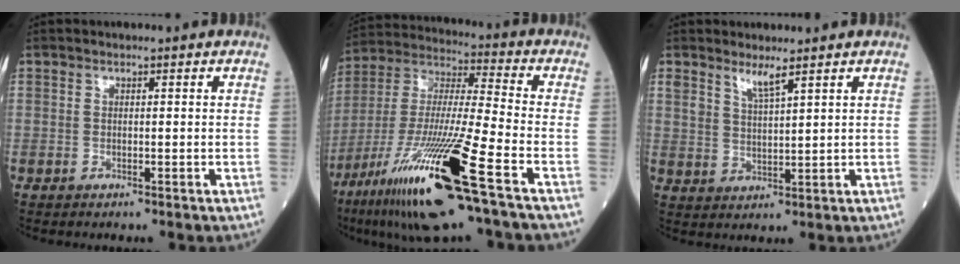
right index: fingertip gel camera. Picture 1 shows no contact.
{"total": 22.2, "force": [-11.5, 0.5, 19.0], "torque": [-0.379, -0.055, -0.214]}
{"total": 3.3, "force": [2.6, 0.2, 2.0], "torque": [-0.043, -0.008, 0.053]}